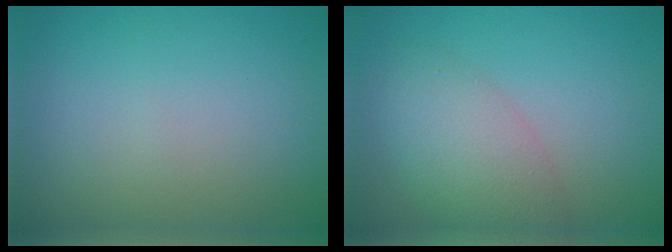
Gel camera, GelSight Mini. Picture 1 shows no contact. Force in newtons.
{"total": 4.7, "press": 4.7, "slide": 0.2}